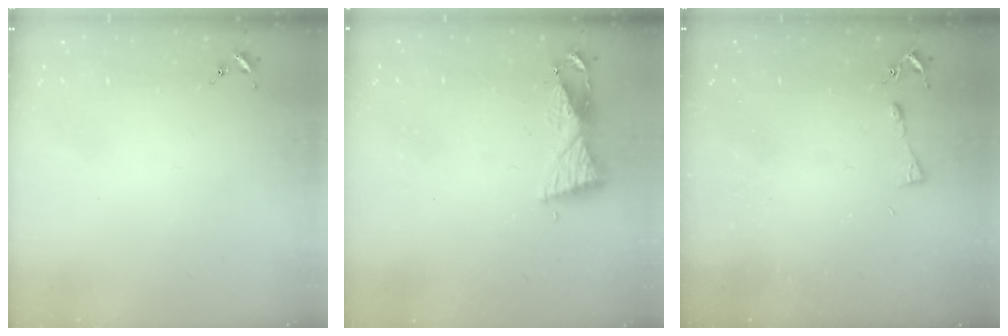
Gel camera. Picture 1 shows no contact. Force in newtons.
{"total": 7.4, "press": 7.3, "slide": 0.9}
{"total": 4.5, "press": 4.5, "slide": 0.4}